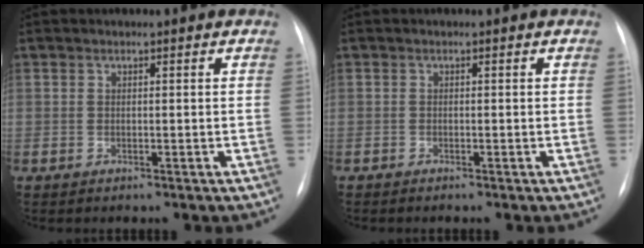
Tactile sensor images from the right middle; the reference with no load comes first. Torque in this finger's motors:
{"motor_torque": [-0.40, -0.16, 0.00, -0.01]}